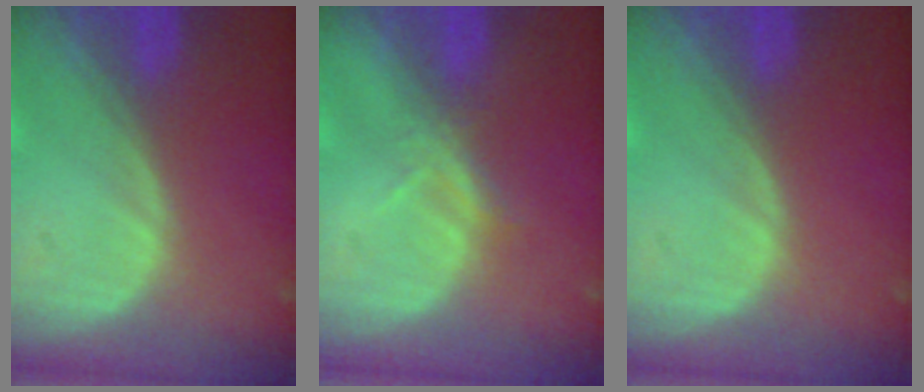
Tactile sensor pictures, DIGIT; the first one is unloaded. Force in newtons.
{"total": 2.1, "press": 1.9, "slide": 0.9}
{"total": 0.0}